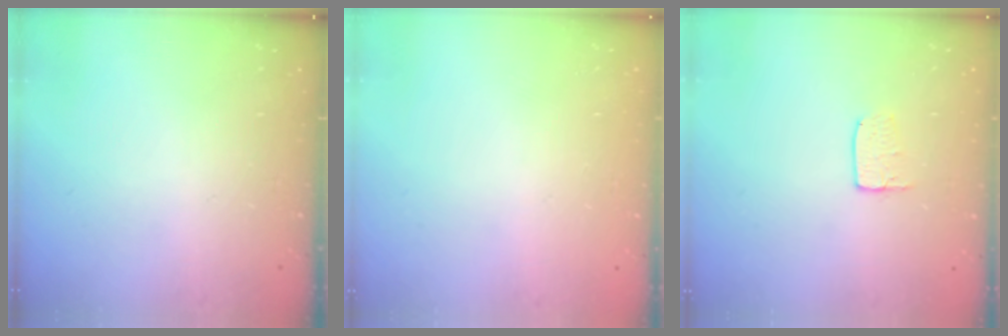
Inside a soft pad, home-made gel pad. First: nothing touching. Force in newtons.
{"total": 0.0}
{"total": 5.4, "press": 5.4, "slide": 0.3}